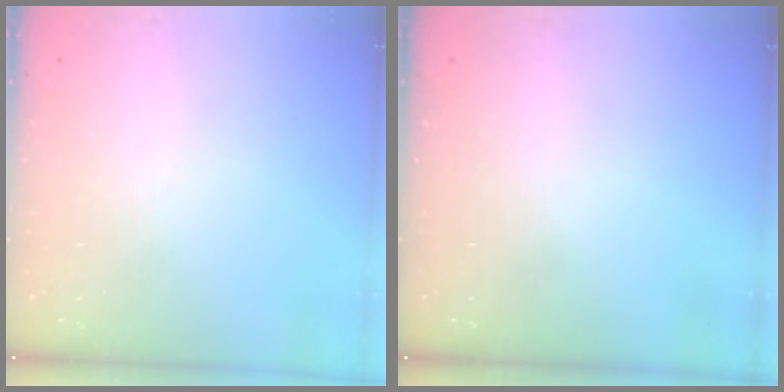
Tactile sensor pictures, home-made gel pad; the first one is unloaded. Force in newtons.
{"total": 0.0}